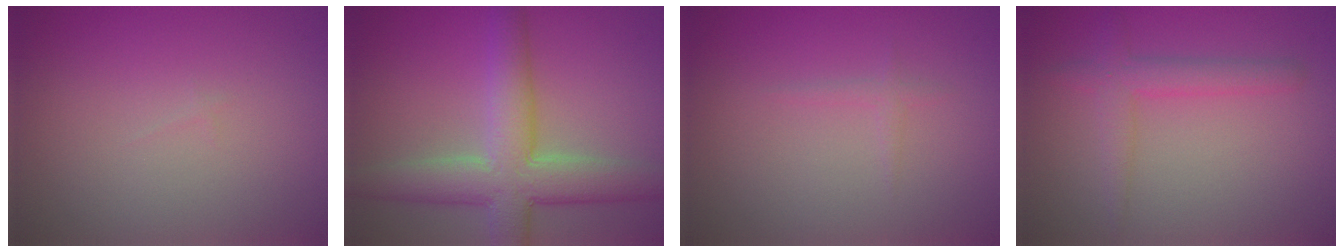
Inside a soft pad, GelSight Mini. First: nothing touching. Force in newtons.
{"total": 7.4, "press": 7.4, "slide": 0.4}
{"total": 0.7, "press": 0.7, "slide": 0.0}
{"total": 2.7, "press": 2.7, "slide": 0.2}